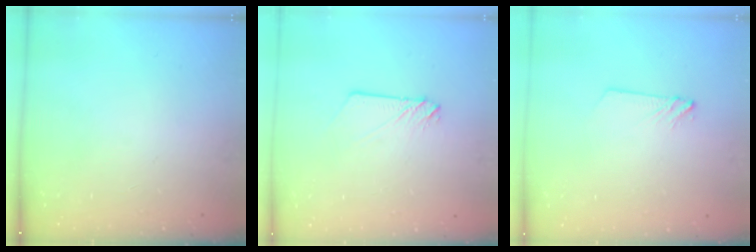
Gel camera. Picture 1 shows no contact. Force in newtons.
{"total": 3.3, "press": 3.2, "slide": 0.5}
{"total": 2.8, "press": 2.8, "slide": 0.3}